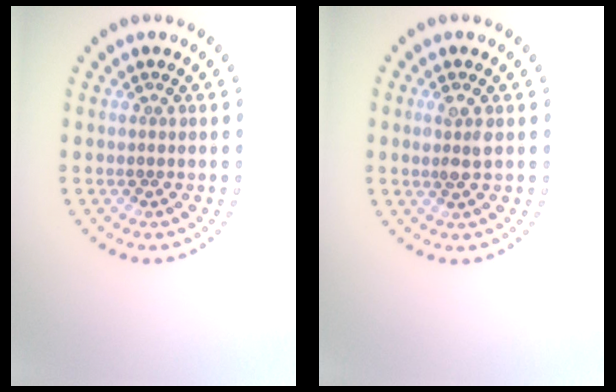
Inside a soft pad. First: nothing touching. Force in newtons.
{"total": 1.7, "press": 1.6, "slide": 0.4}